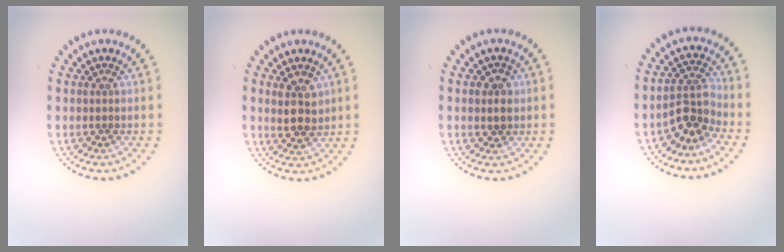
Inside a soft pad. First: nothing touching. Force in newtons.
{"total": 2.7, "press": 2.5, "slide": 1.0}
{"total": 1.8, "press": 1.8, "slide": 0.5}
{"total": 2.9, "press": 2.4, "slide": 1.6}